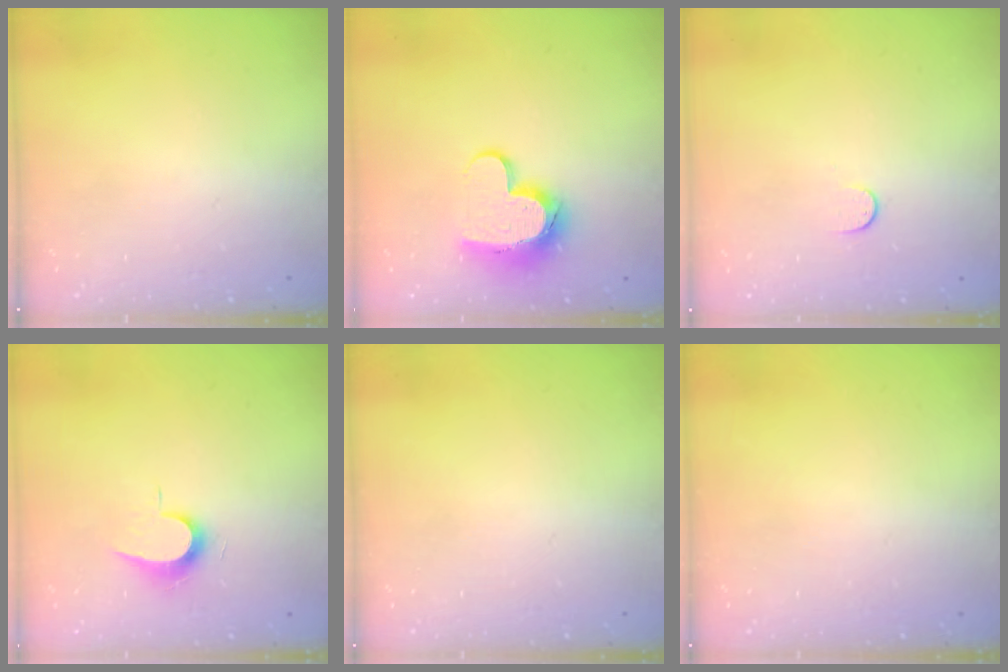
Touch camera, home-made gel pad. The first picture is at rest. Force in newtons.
{"total": 11.7, "press": 11.7, "slide": 1.0}
{"total": 3.9, "press": 3.9, "slide": 0.5}
{"total": 6.9, "press": 6.9, "slide": 0.6}
{"total": 0.0}
{"total": 0.0}